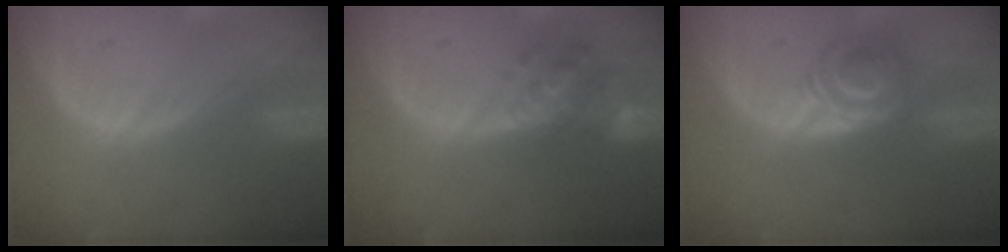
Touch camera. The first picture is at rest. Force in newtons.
{"total": 6.1, "press": 5.7, "slide": 2.3}
{"total": 5.8, "press": 4.9, "slide": 3.2}